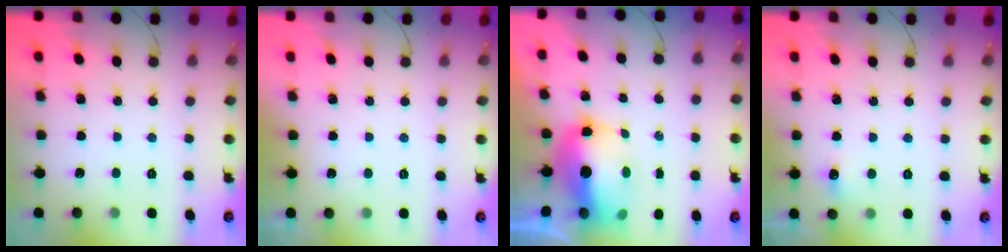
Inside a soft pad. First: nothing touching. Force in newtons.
{"total": 10.1, "press": 1.0, "slide": 10.0}
{"total": 14.3, "press": 14.0, "slide": 2.9}
{"total": 4.2, "press": 4.0, "slide": 1.1}